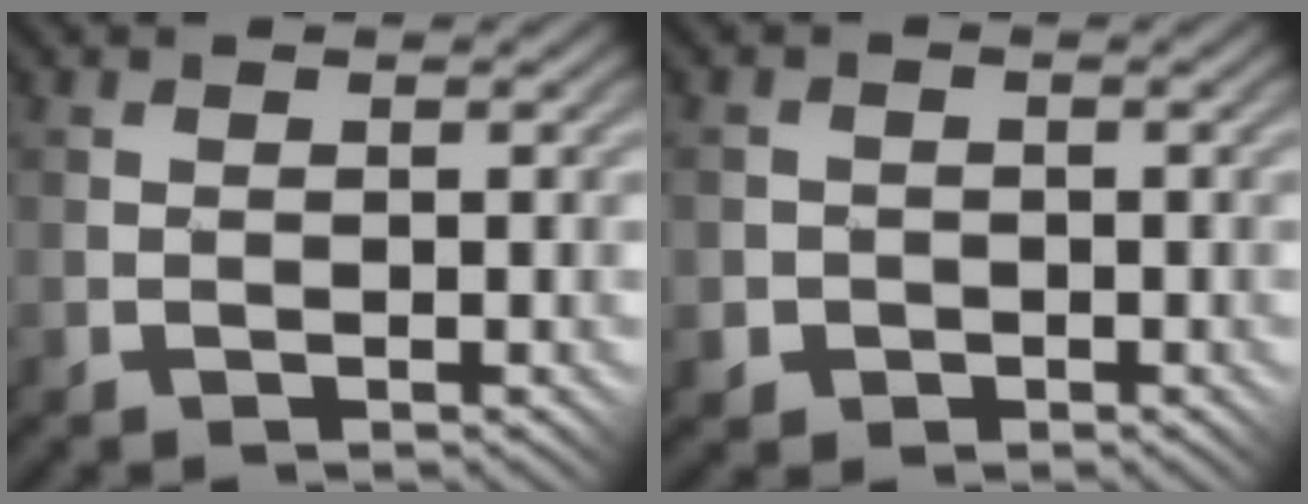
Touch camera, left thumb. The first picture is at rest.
{"total": 2.9, "force": [-0.9, 2.7, -0.1], "torque": [-0.001, 0.003, -0.030]}